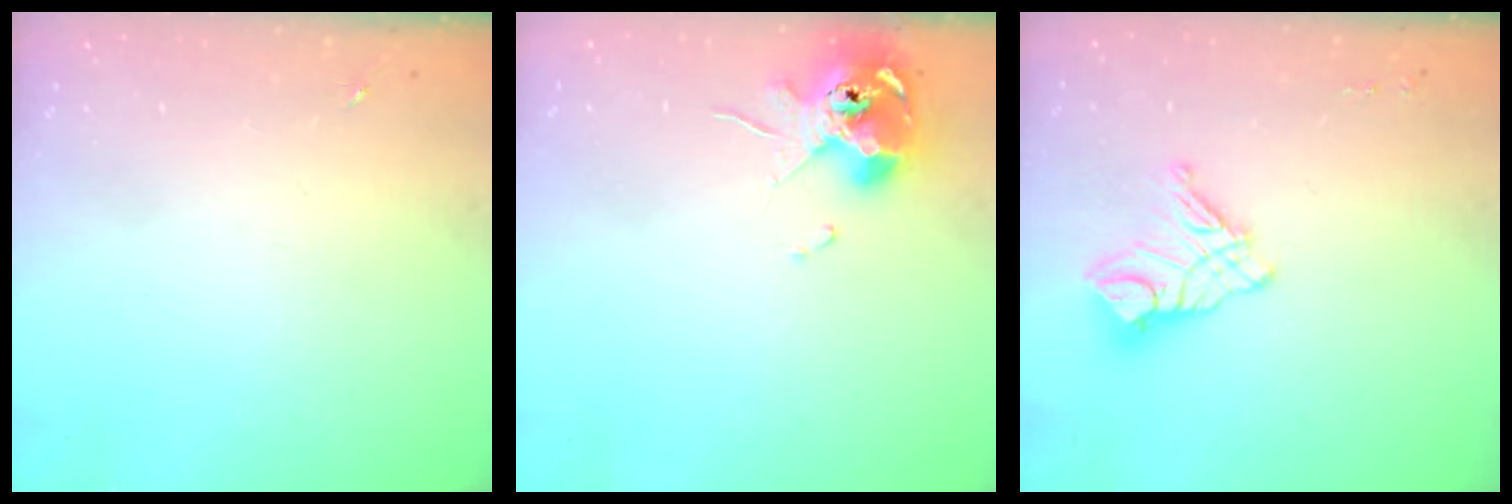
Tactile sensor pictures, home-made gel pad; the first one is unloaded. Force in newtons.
{"total": 10.4, "press": 10.3, "slide": 1.4}
{"total": 12.6, "press": 12.6, "slide": 1.2}